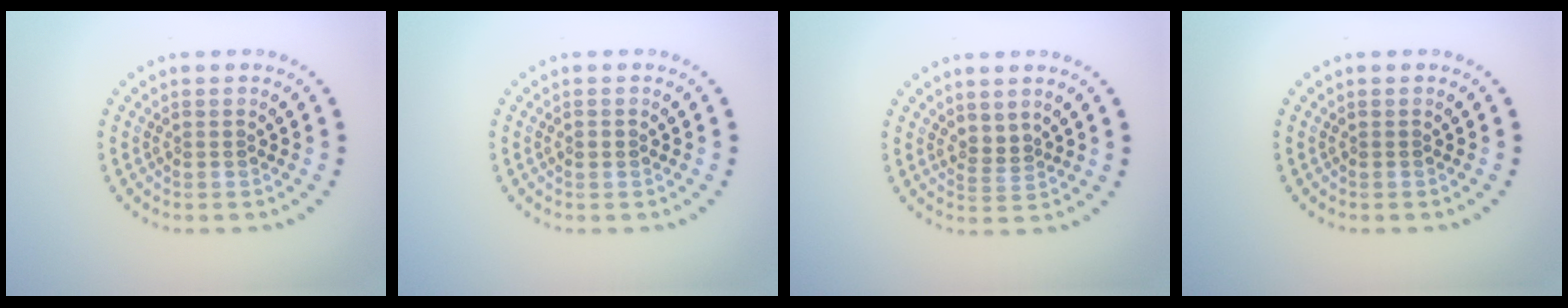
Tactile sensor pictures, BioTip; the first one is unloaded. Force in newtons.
{"total": 0.7, "press": 0.7, "slide": 0.0}
{"total": 1.6, "press": 1.2, "slide": 1.0}
{"total": 0.0}